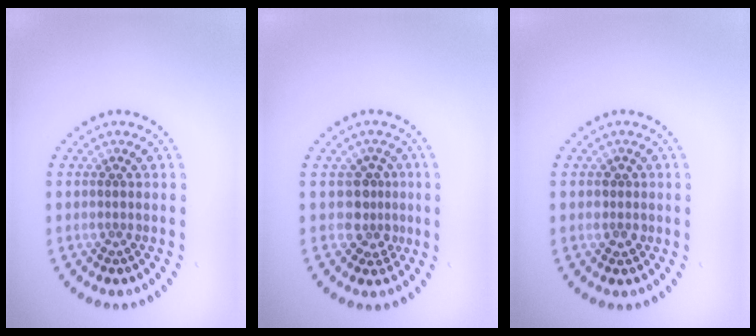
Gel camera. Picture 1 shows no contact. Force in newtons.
{"total": 2.4, "press": 1.8, "slide": 1.6}
{"total": 1.2, "press": 1.1, "slide": 0.5}